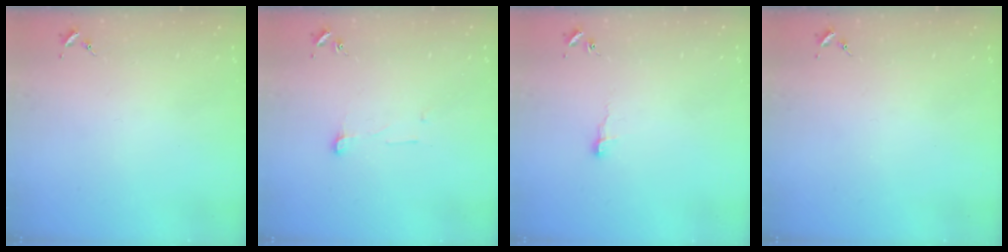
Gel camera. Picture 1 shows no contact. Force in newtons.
{"total": 5.4, "press": 5.4, "slide": 0.4}
{"total": 6.3, "press": 6.2, "slide": 0.6}
{"total": 0.0}